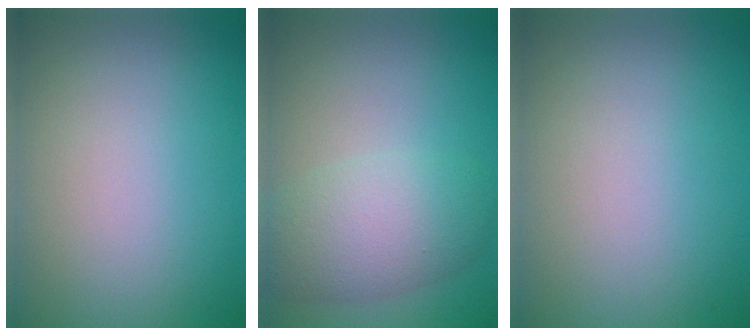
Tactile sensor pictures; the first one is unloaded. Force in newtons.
{"total": 5.1, "press": 5.1, "slide": 0.2}
{"total": 0.0}